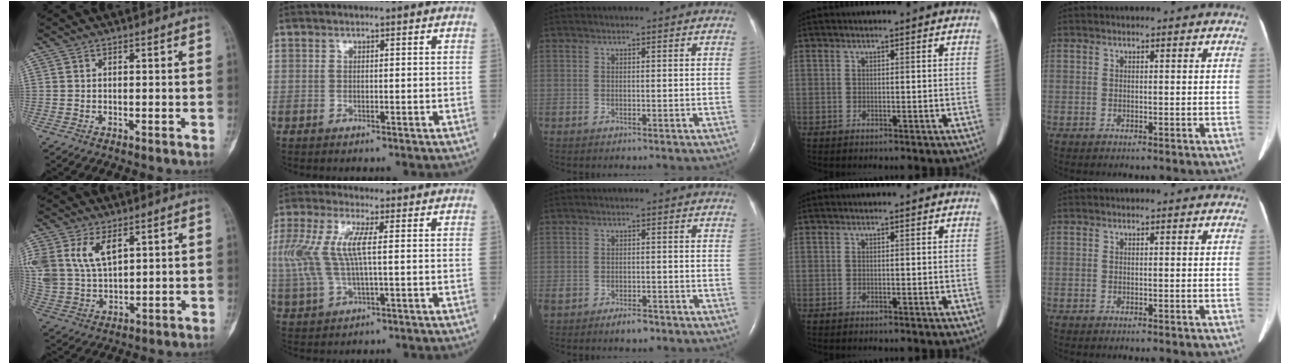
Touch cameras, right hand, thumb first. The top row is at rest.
{"thumb": {"total": 11.6, "force": [5.3, 6.7, 7.9], "torque": [-0.160, -0.010, 0.121]}, "index": {"total": 9.6, "force": [1.2, 3.0, 9.1], "torque": [-0.226, 0.015, 0.023]}, "middle": {"total": 4.4, "force": [-3.1, 2.2, 2.3], "torque": [-0.044, -0.002, -0.046]}}